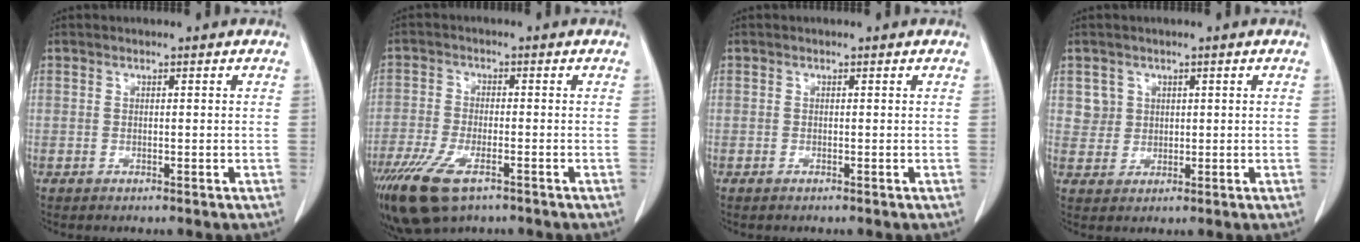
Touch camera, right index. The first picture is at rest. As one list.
[{"total": 10.2, "force": [-6.5, 3.7, 7.0], "torque": [-0.134, -0.021, -0.113]}, {"total": 0.0}, {"total": 3.1, "force": [1.3, 2.8, -0.1], "torque": [0.017, 0.002, 0.021]}]